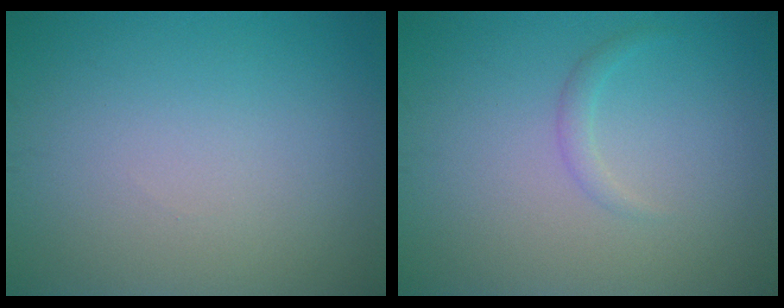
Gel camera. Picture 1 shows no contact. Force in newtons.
{"total": 1.0, "press": 1.0, "slide": 0.1}